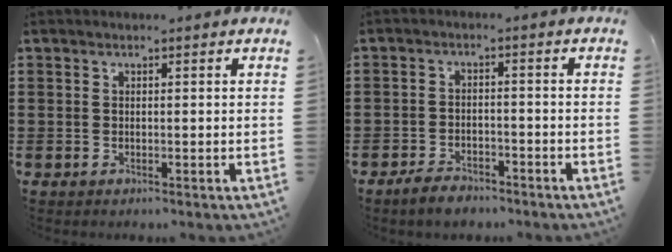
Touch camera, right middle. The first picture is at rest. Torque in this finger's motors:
{"motor_torque": [0.39, -0.19, -0.03, -0.01]}